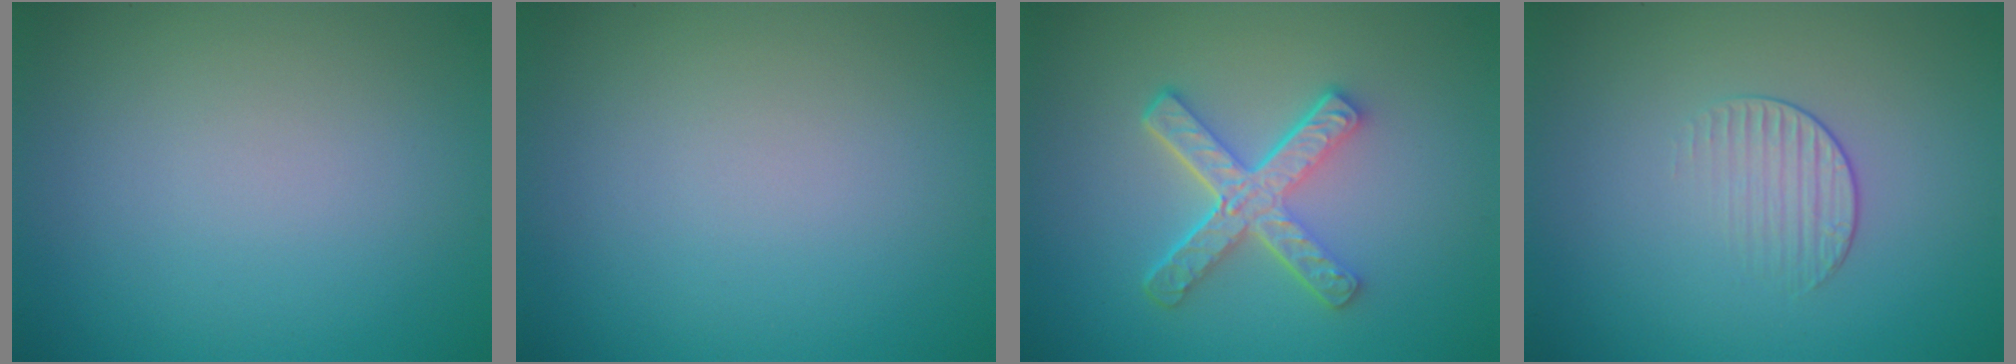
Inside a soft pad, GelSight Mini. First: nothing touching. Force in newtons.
{"total": 0.0}
{"total": 5.1, "press": 3.6, "slide": 3.5}
{"total": 1.5, "press": 0.7, "slide": 1.3}